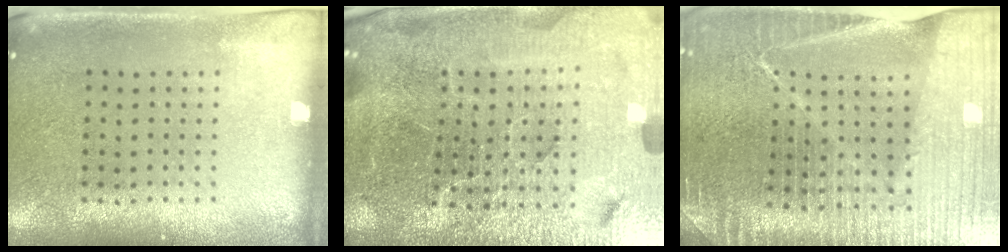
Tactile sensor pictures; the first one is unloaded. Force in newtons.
{"total": 7.0, "press": 6.1, "slide": 3.4}
{"total": 5.3, "press": 4.8, "slide": 2.2}